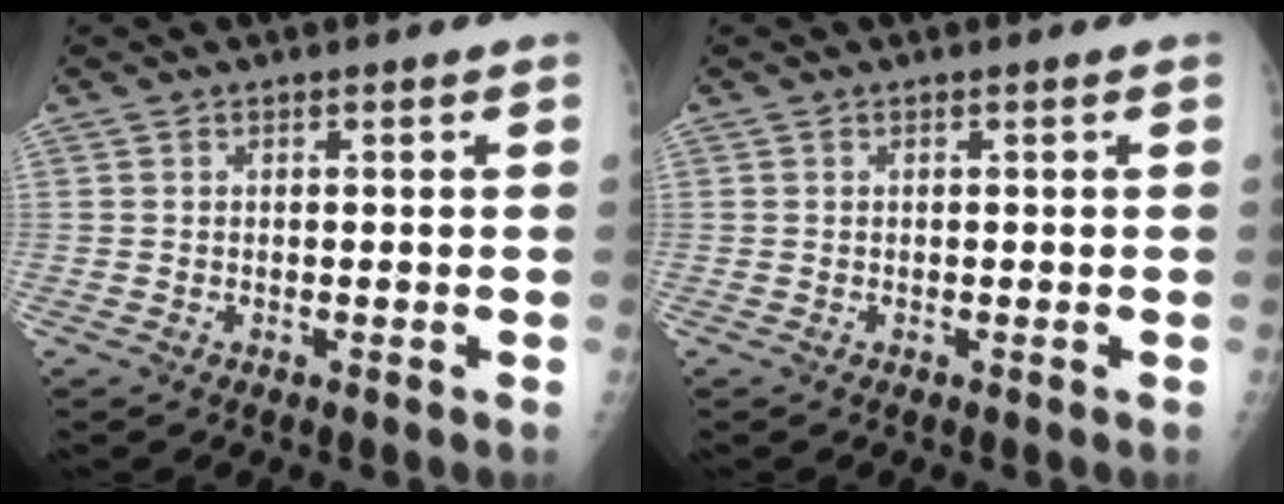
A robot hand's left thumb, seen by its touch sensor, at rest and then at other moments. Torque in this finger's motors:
{"motor_torque": [0.04, 0.02, 0.00, 0.00, 0.00]}